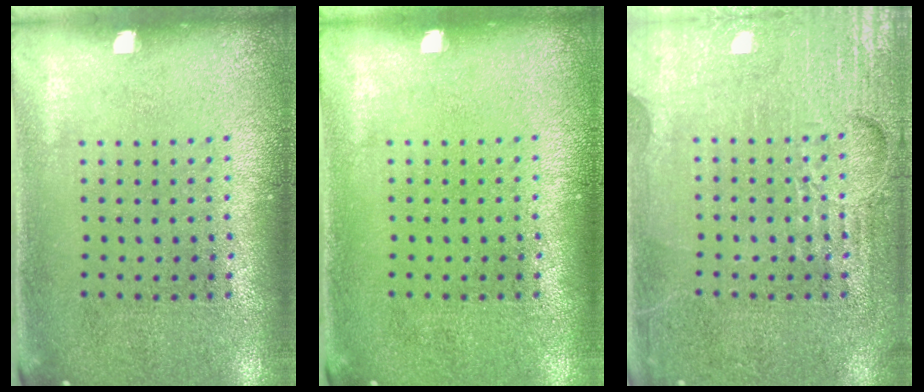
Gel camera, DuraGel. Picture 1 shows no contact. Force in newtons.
{"total": 0.0}
{"total": 5.6, "press": 5.5, "slide": 0.8}